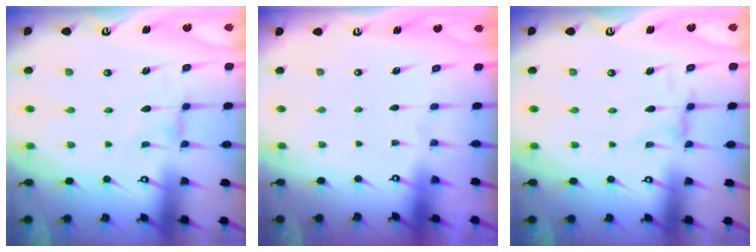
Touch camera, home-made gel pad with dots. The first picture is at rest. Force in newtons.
{"total": 0.0}
{"total": 0.9, "press": 0.8, "slide": 0.3}